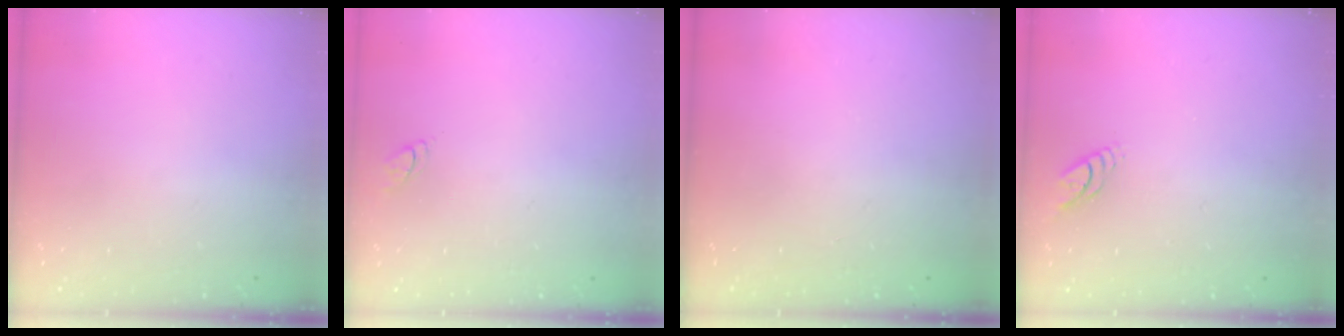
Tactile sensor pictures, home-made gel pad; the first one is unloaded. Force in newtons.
{"total": 3.0, "press": 3.0, "slide": 0.2}
{"total": 0.0}
{"total": 4.0, "press": 4.0, "slide": 0.2}